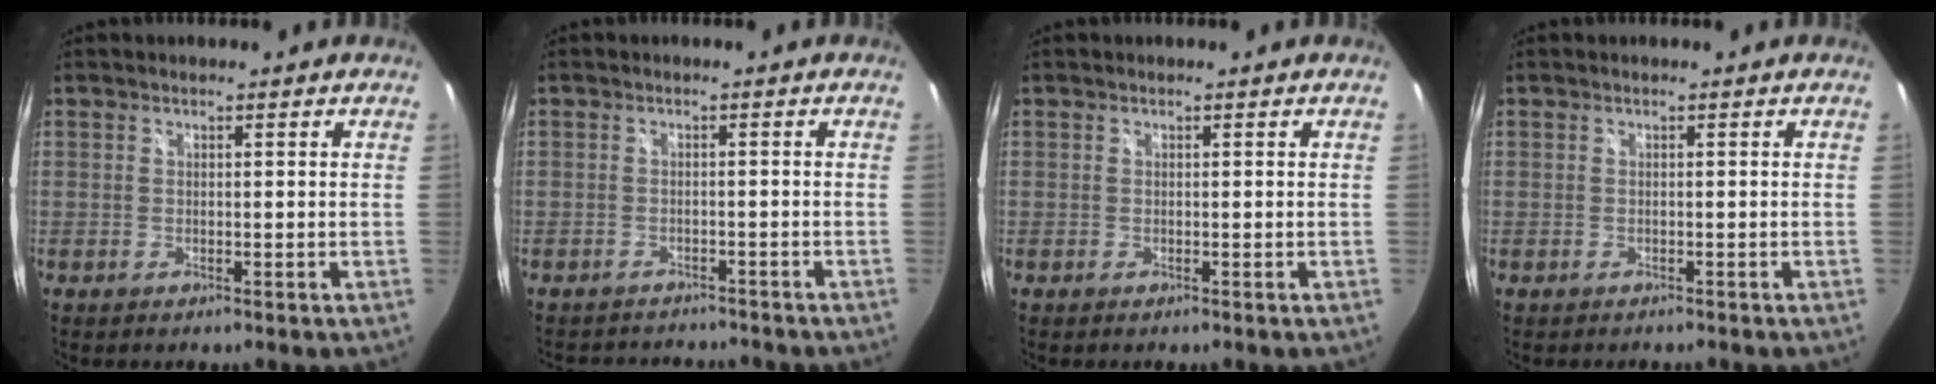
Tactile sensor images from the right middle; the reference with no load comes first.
{"total": 6.7, "force": [-6.3, 1.9, 1.5], "torque": [-0.041, -0.001, -0.086]}
{"total": 0.0}
{"total": 0.9, "force": [-0.9, 0.3, 0.2], "torque": [-0.006, -0.005, -0.013]}